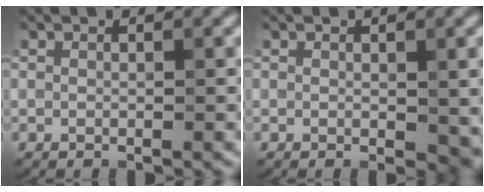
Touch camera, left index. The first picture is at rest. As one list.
[{"total": 2.7, "force": [0.0, 1.5, 2.2], "torque": [-0.026, -0.007, 0.004]}]